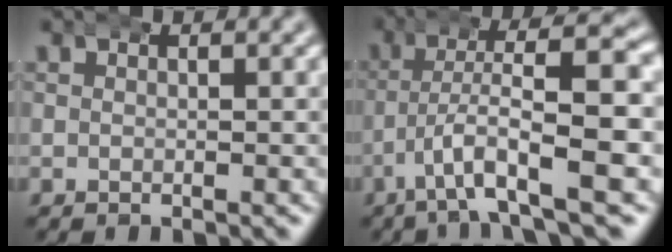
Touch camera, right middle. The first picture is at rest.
{"total": 7.4, "force": [-1.9, 1.9, 6.9], "torque": [-0.120, 0.000, -0.031]}